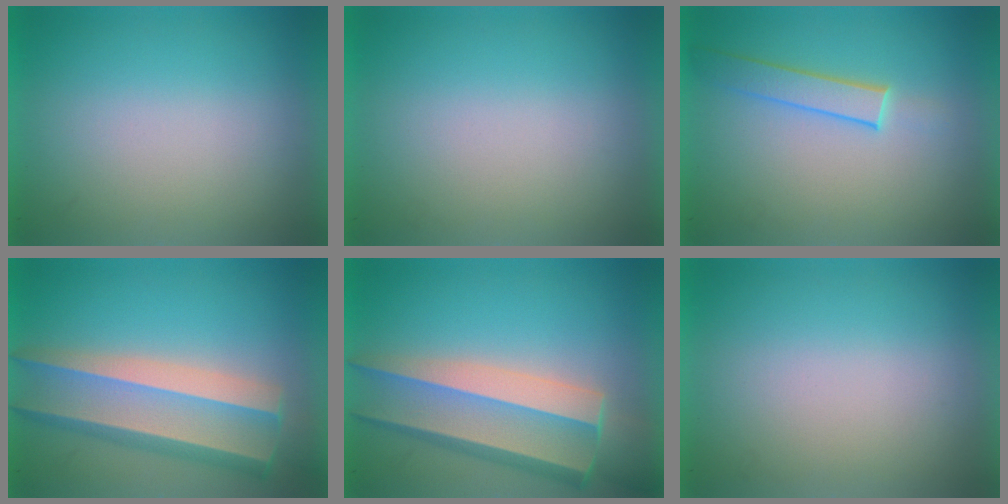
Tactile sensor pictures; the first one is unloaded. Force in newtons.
{"total": 0.0}
{"total": 1.9}
{"total": 6.2}
{"total": 7.7}
{"total": 0.0}